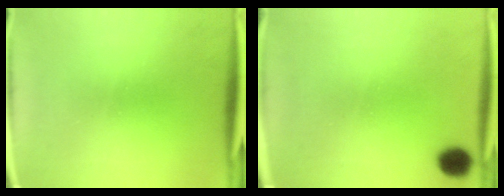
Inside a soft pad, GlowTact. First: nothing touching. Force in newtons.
{"total": 4.0}